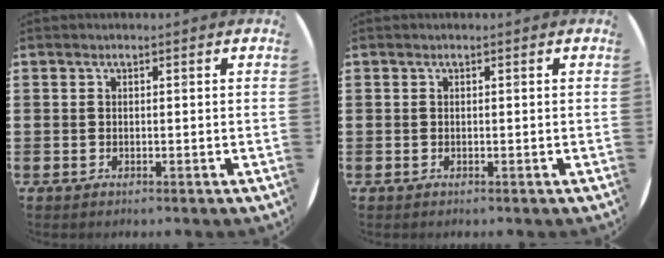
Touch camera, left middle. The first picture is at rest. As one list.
[{"total": 0.0}]